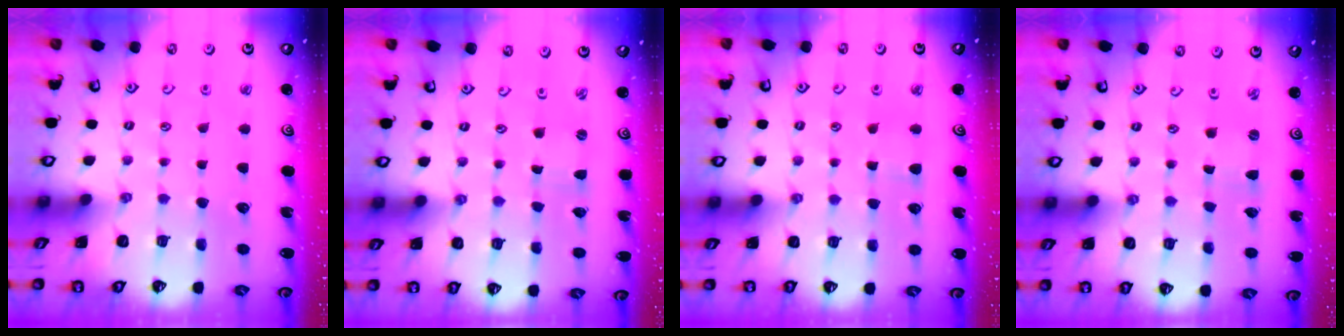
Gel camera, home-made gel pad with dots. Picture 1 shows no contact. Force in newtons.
{"total": 0.0}
{"total": 3.7, "press": 3.7, "slide": 0.6}
{"total": 0.0}